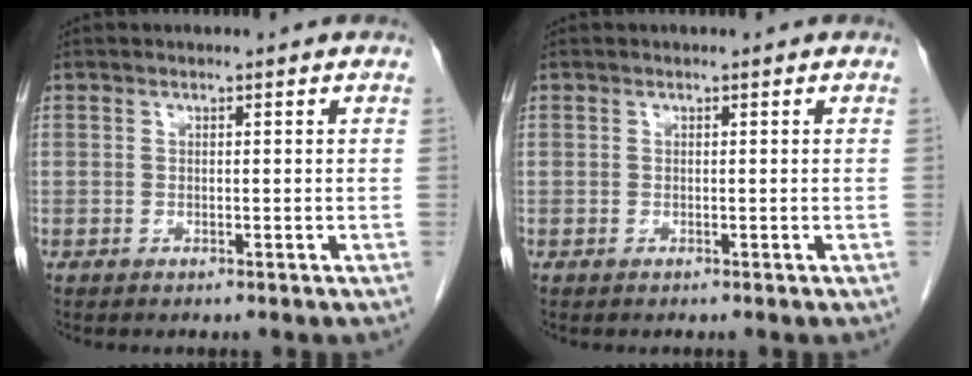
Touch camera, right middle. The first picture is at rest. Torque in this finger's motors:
{"motor_torque": [0.00, 0.00, 0.00, -0.01]}